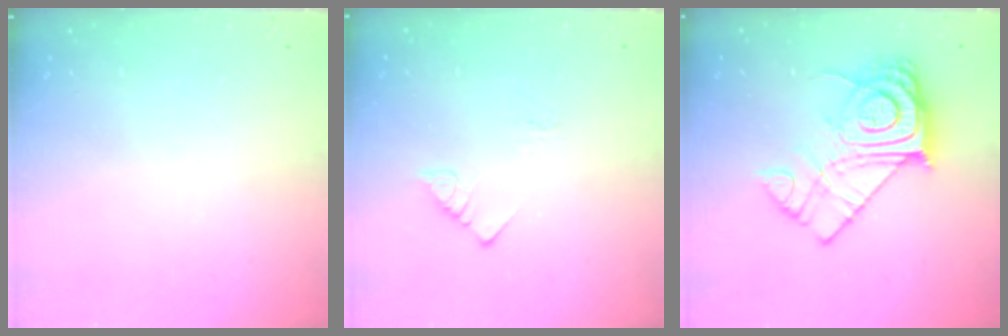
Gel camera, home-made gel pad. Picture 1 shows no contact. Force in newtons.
{"total": 2.8, "press": 2.8, "slide": 0.4}
{"total": 19.5, "press": 19.4, "slide": 1.6}